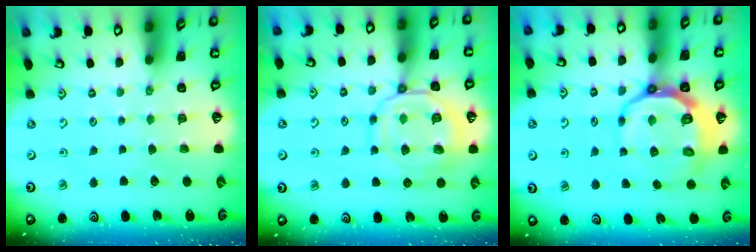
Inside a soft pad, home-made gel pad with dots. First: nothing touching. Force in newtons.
{"total": 12.6, "press": 12.6, "slide": 1.2}
{"total": 11.5, "press": 10.8, "slide": 3.9}